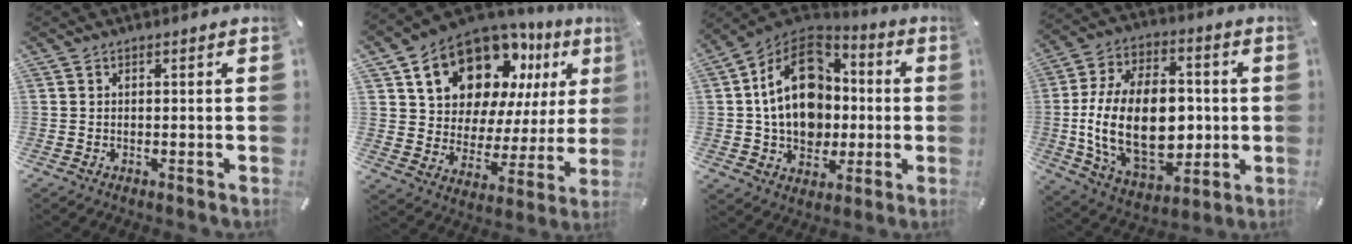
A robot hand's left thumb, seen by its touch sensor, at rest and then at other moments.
{"total": 17.6, "force": [11.3, 10.8, 7.9], "torque": [-0.131, -0.077, 0.201]}
{"total": 18.4, "force": [0.6, 14.8, 11.0], "torque": [-0.208, 0.005, 0.011]}
{"total": 24.9, "force": [-1.4, 16.0, 19.0], "torque": [-0.375, -0.007, -0.011]}